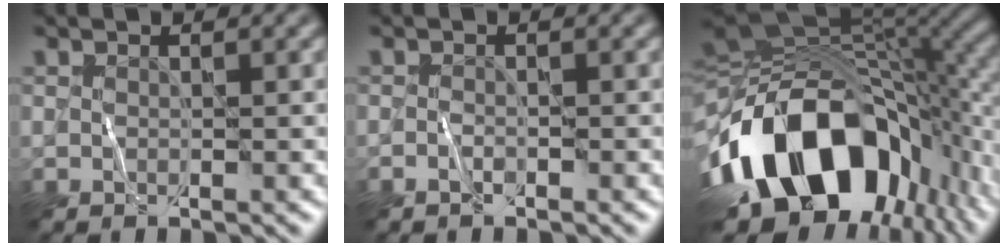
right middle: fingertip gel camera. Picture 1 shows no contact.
{"total": 0.6, "force": [-0.5, 0.2, 0.2], "torque": [-0.003, 0.004, -0.011]}
{"total": 18.2, "force": [-5.6, 10.6, 13.7], "torque": [-0.261, 0.000, -0.088]}